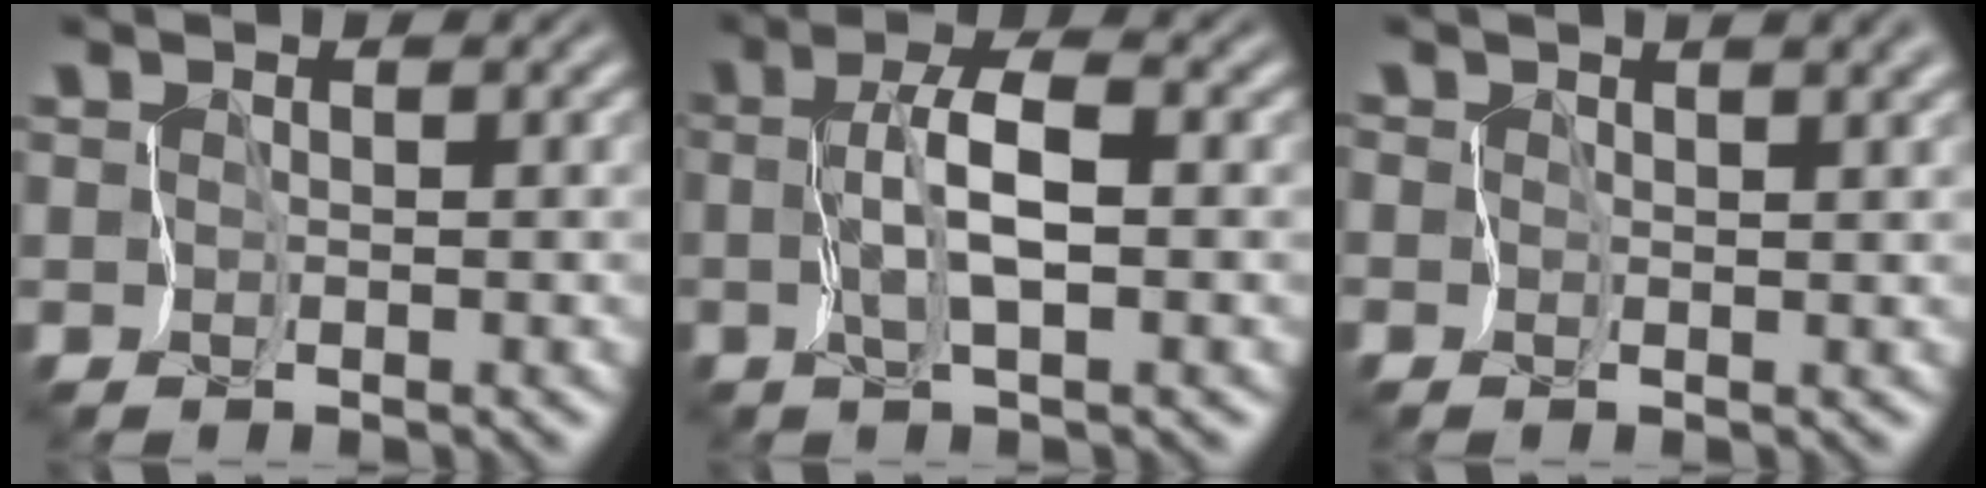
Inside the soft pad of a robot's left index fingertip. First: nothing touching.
{"total": 3.3, "force": [-0.2, 0.5, 3.3], "torque": [-0.074, 0.003, -0.004]}
{"total": 5.7, "force": [2.6, 2.8, 4.2], "torque": [-0.053, 0.021, 0.020]}